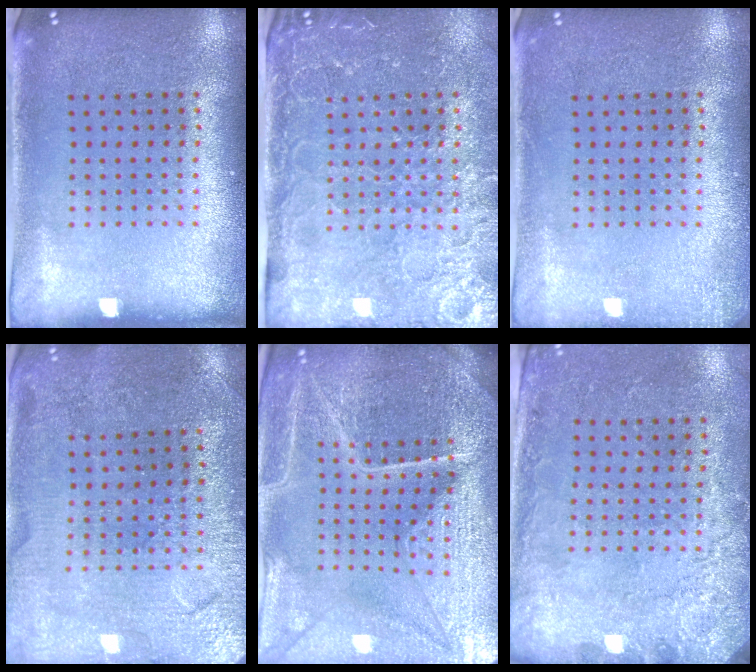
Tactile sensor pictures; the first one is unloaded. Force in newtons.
{"total": 4.2, "press": 3.8, "slide": 1.8}
{"total": 1.4, "press": 1.4, "slide": 0.2}
{"total": 1.5, "press": 1.5, "slide": 0.2}
{"total": 5.6, "press": 5.1, "slide": 2.2}
{"total": 2.7, "press": 2.0, "slide": 1.8}